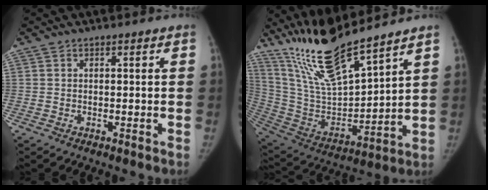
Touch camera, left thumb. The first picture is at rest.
{"total": 18.3, "force": [15.3, 2.1, 9.7], "torque": [-0.162, -0.082, 0.306]}